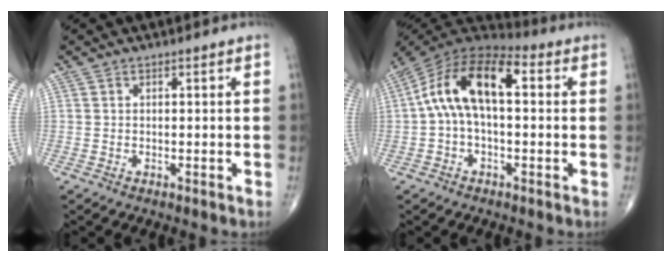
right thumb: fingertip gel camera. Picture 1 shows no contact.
{"total": 14.5, "force": [1.7, 7.6, 12.3], "torque": [-0.220, 0.047, 0.019]}